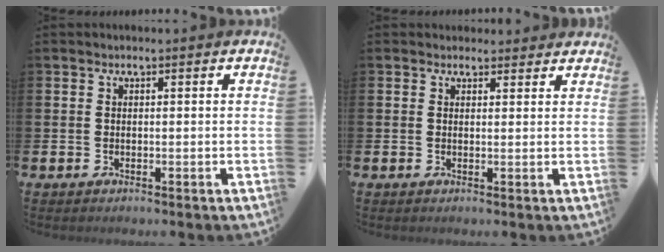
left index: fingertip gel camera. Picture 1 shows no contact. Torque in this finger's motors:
{"motor_torque": [1.04, -1.10, 0.24, -0.01]}